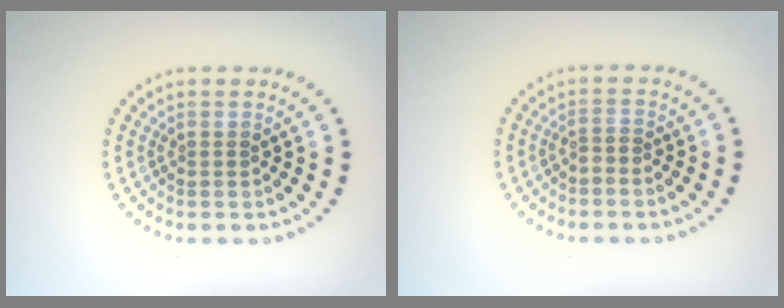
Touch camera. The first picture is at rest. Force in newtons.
{"total": 0.6, "press": 0.4, "slide": 0.5}